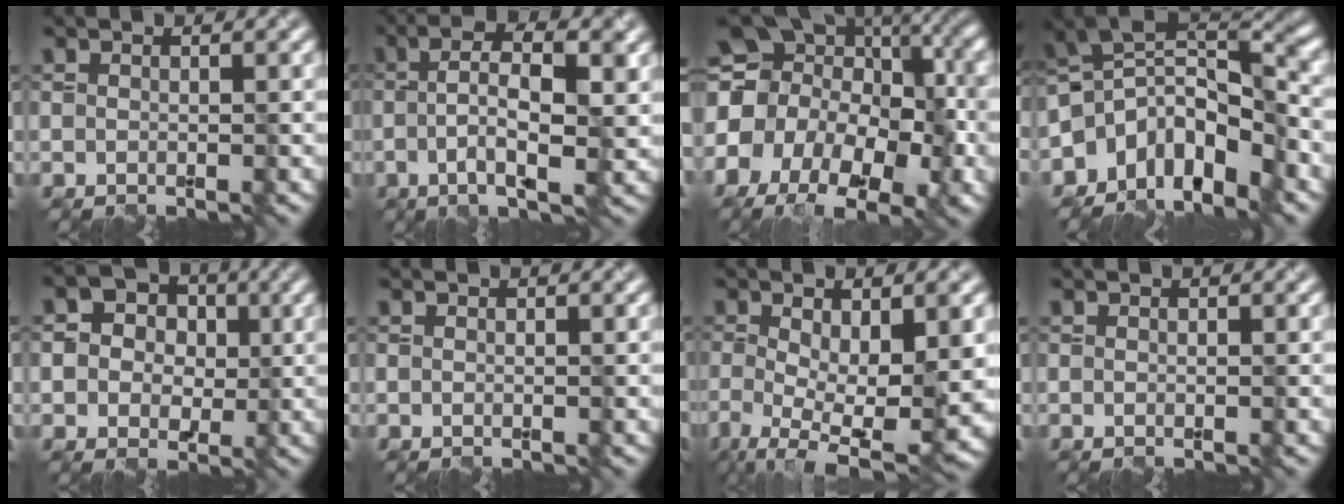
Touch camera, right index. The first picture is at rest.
{"total": 5.9, "force": [-0.2, 1.7, 5.6], "torque": [-0.098, 0.003, -0.006]}
{"total": 18.1, "force": [-3.2, 12.7, 12.4], "torque": [-0.227, 0.002, -0.048]}
{"total": 7.5, "force": [-4.3, 4.1, 4.6], "torque": [-0.051, 0.011, -0.096]}
{"total": 4.9, "force": [0.9, 4.3, 2.1], "torque": [-0.019, 0.016, -0.004]}
{"total": 0.0}
{"total": 10.4, "force": [-2.8, 4.1, 9.1], "torque": [-0.163, -0.028, -0.042]}
{"total": 0.0}